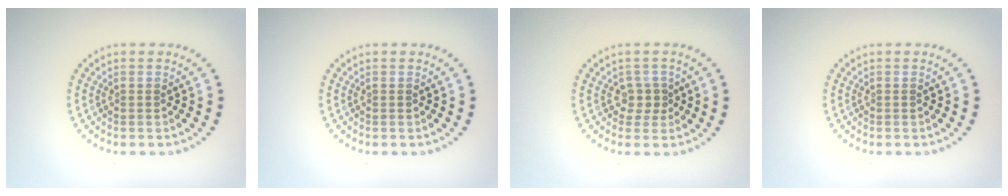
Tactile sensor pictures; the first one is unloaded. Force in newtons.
{"total": 0.0}
{"total": 1.7, "press": 1.3, "slide": 1.1}
{"total": 0.0}